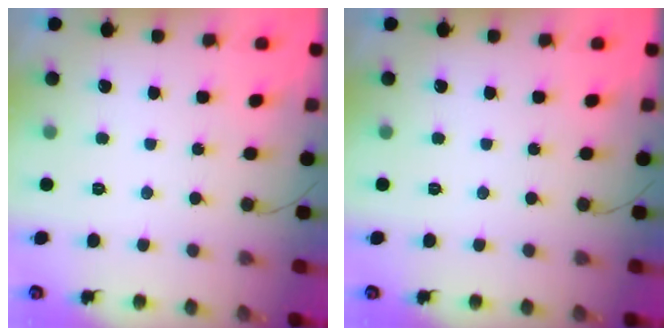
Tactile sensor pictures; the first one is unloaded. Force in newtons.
{"total": 0.0}